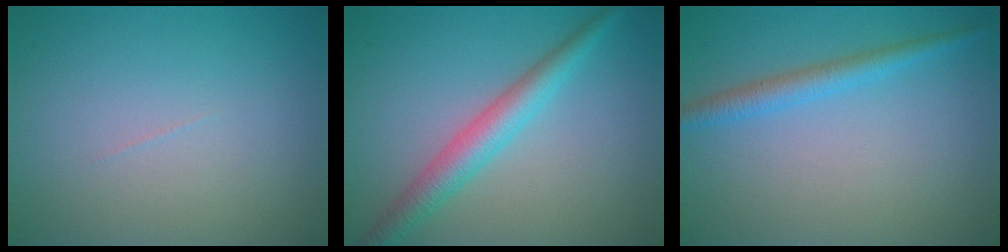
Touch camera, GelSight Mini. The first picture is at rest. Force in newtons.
{"total": 3.7, "press": 3.7, "slide": 0.1}
{"total": 2.3, "press": 2.3, "slide": 0.1}